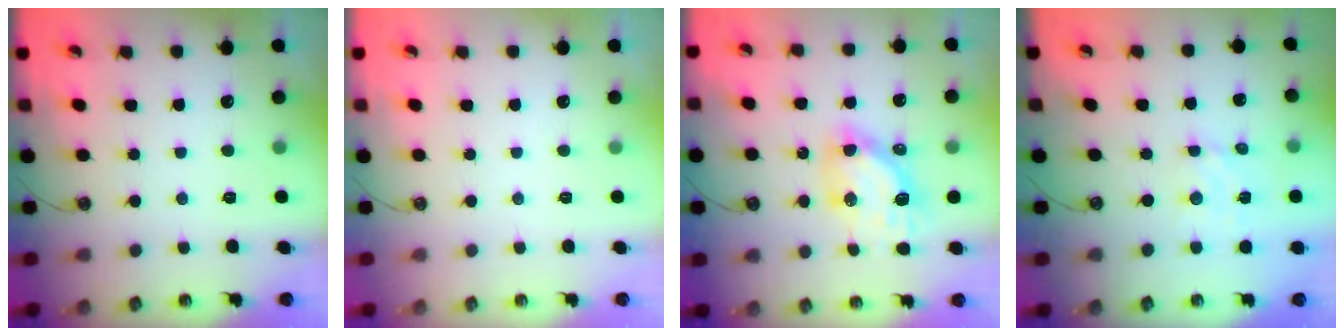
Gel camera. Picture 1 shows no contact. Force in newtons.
{"total": 0.0}
{"total": 10.5, "press": 10.5, "slide": 1.2}
{"total": 3.1, "press": 3.1, "slide": 0.1}